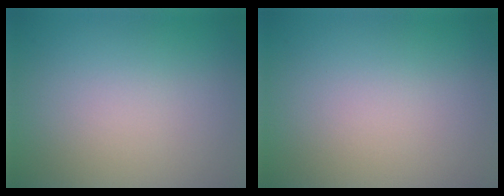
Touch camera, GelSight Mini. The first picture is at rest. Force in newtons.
{"total": 0.0}